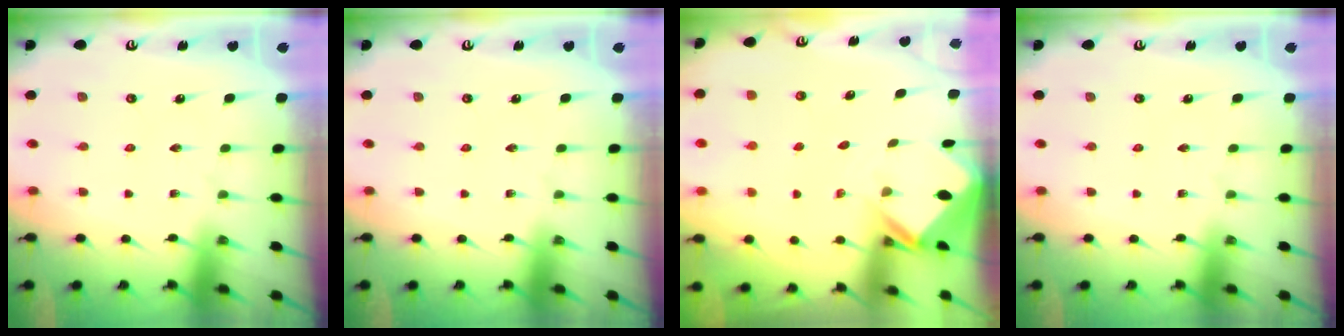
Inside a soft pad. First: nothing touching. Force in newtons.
{"total": 0.0}
{"total": 2.6, "press": 2.6, "slide": 0.2}
{"total": 0.0}